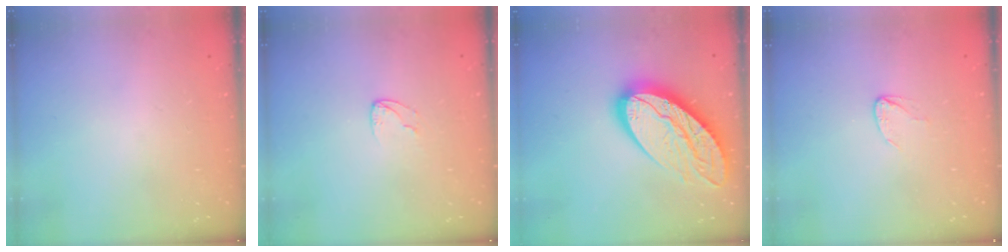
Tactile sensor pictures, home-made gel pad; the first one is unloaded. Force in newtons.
{"total": 4.0, "press": 4.0, "slide": 0.4}
{"total": 20.3, "press": 20.2, "slide": 1.6}
{"total": 2.7, "press": 2.7, "slide": 0.3}